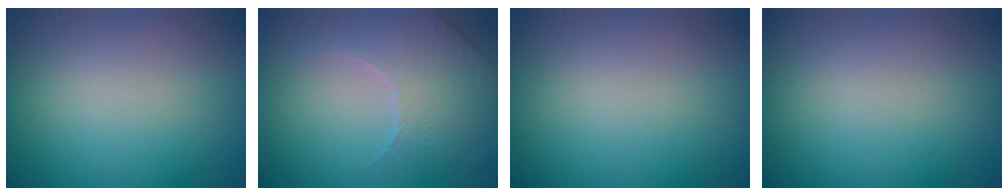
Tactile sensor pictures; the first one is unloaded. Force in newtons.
{"total": 4.3, "press": 4.2, "slide": 0.9}
{"total": 0.0}
{"total": 0.0}